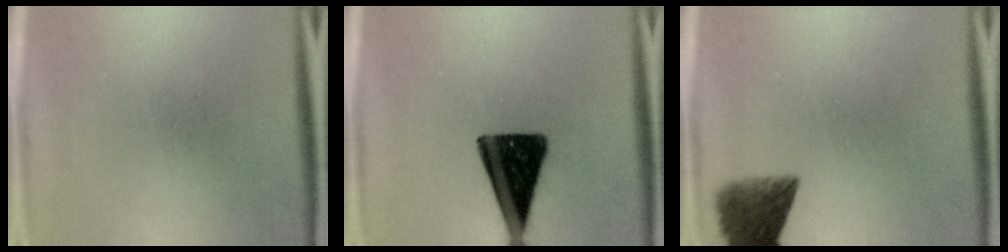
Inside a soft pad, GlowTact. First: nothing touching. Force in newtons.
{"total": 15.2}
{"total": 7.0}